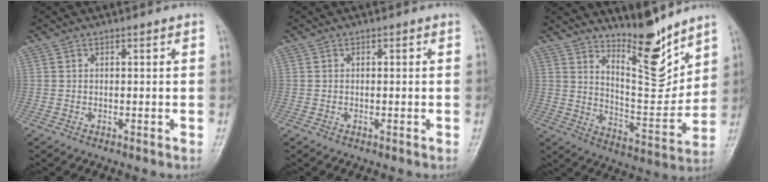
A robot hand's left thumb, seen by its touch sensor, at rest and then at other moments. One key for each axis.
{"total": 0.0}
{"total": 12.2, "fx": 9.7, "fy": 3.1, "fz": 6.8, "tx": -0.074, "ty": -0.090, "tz": 0.170}